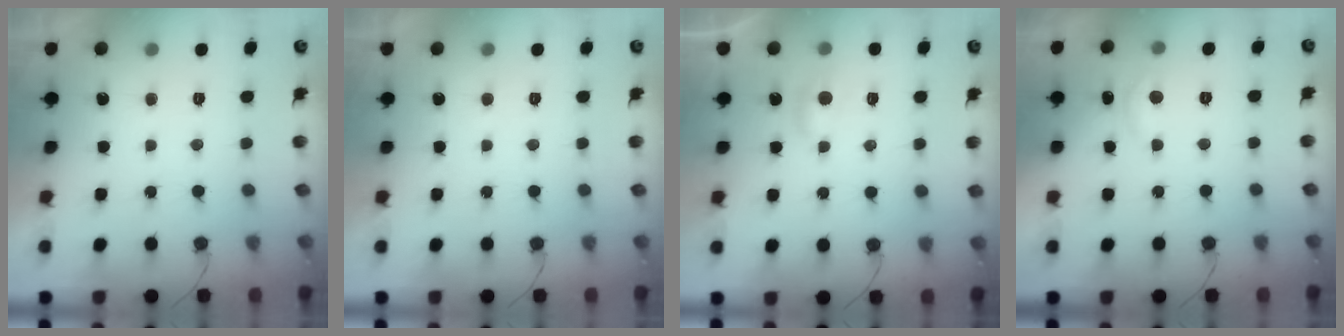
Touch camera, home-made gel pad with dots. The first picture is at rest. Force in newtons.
{"total": 0.0}
{"total": 3.5, "press": 3.5, "slide": 0.3}
{"total": 5.6, "press": 5.6, "slide": 0.8}